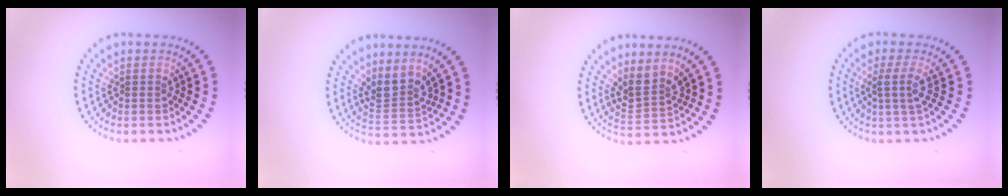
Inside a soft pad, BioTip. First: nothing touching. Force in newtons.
{"total": 2.8, "press": 2.0, "slide": 2.0}
{"total": 2.6, "press": 2.0, "slide": 1.7}
{"total": 2.1, "press": 1.5, "slide": 1.5}